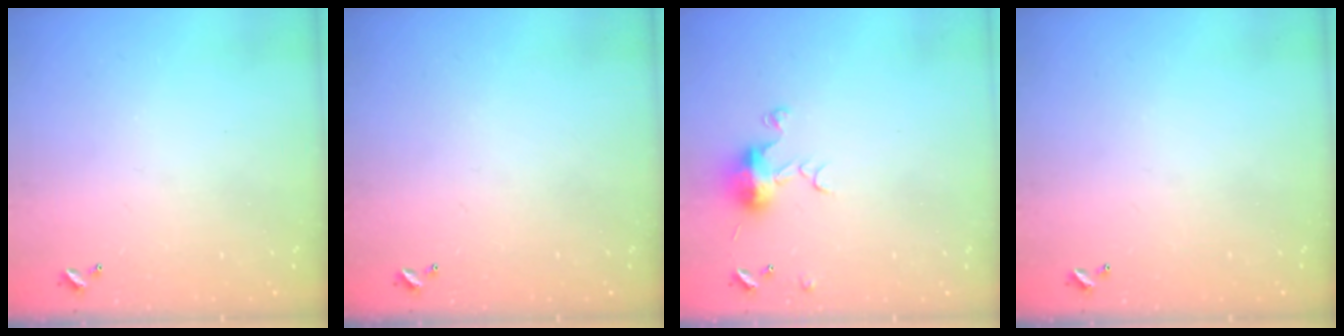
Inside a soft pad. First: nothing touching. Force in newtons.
{"total": 0.0}
{"total": 7.4, "press": 7.4, "slide": 1.0}
{"total": 0.0}